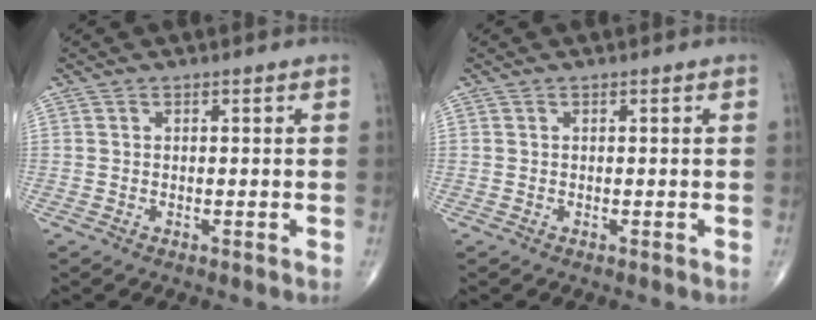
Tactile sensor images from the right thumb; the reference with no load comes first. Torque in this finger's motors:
{"motor_torque": [-0.01, 0.01, -0.05, -0.04, 0.00]}